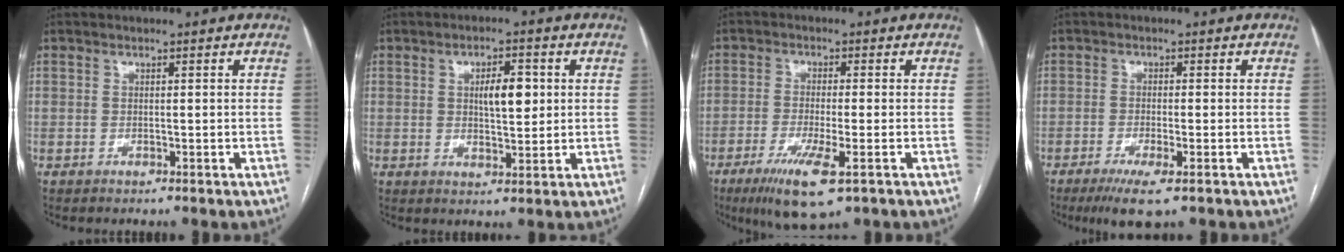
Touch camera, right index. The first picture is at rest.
{"total": 5.5, "force": [1.1, 1.9, 5.0], "torque": [-0.081, 0.005, 0.021]}
{"total": 8.8, "force": [-4.6, 1.2, 7.4], "torque": [-0.139, -0.026, -0.075]}
{"total": 5.5, "force": [-3.3, 0.6, 4.4], "torque": [-0.078, -0.016, -0.054]}